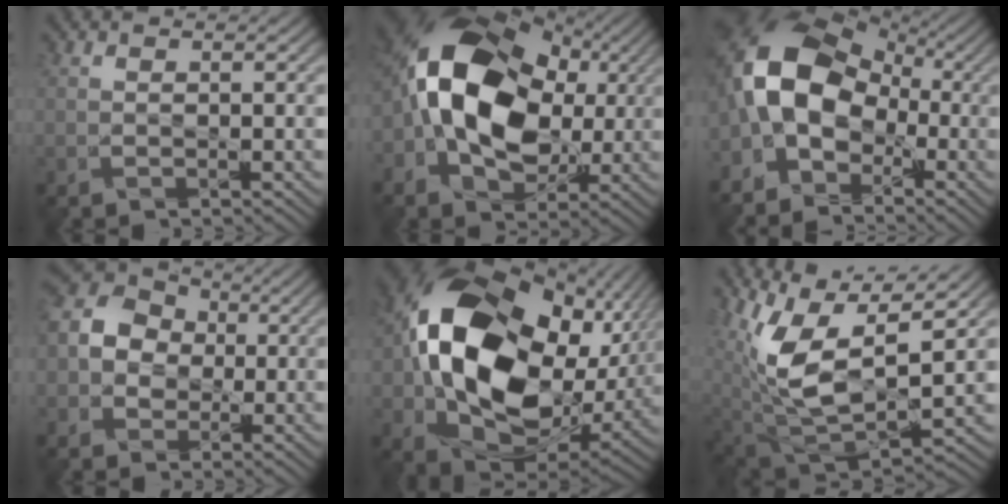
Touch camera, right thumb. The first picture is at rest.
{"total": 17.5, "force": [1.0, 12.0, 12.7], "torque": [-0.242, 0.014, 0.006]}
{"total": 13.4, "force": [-1.6, 8.8, 9.9], "torque": [-0.219, 0.009, -0.052]}
{"total": 9.0, "force": [-0.1, 7.6, 4.9], "torque": [-0.127, 0.011, -0.022]}
{"total": 21.3, "force": [1.7, 15.2, 14.9], "torque": [-0.348, -0.039, 0.060]}
{"total": 13.8, "force": [5.3, 6.0, 11.2], "torque": [-0.250, 0.000, 0.105]}